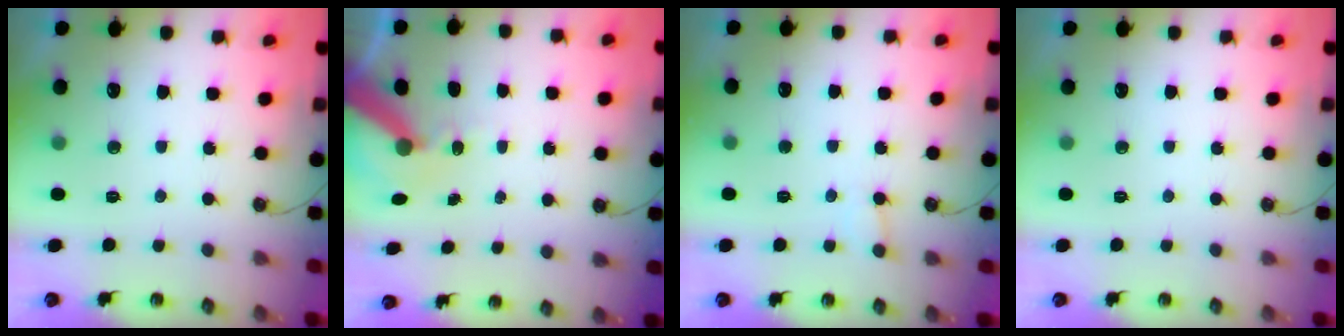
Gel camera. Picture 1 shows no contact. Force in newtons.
{"total": 9.0, "press": 8.9, "slide": 1.3}
{"total": 4.8, "press": 4.7, "slide": 0.6}
{"total": 0.0}